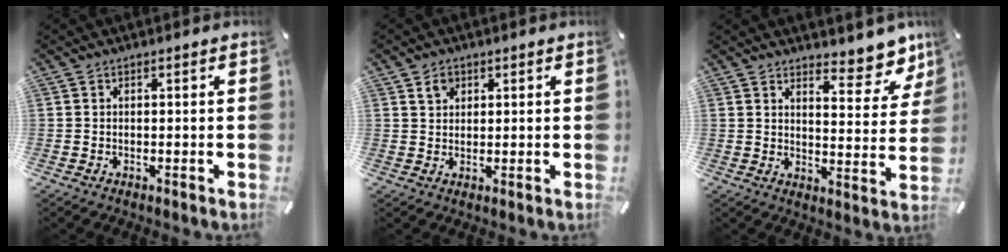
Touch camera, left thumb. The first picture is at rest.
{"total": 2.8, "force": [1.5, 2.3, 0.8], "torque": [-0.002, -0.004, 0.024]}
{"total": 9.7, "force": [8.3, 3.5, 3.5], "torque": [-0.028, -0.075, 0.144]}